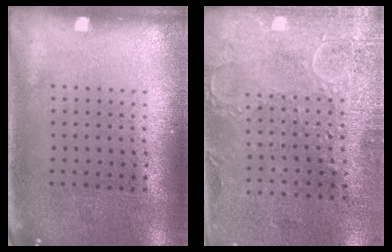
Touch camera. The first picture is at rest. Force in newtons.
{"total": 2.9, "press": 2.5, "slide": 1.5}